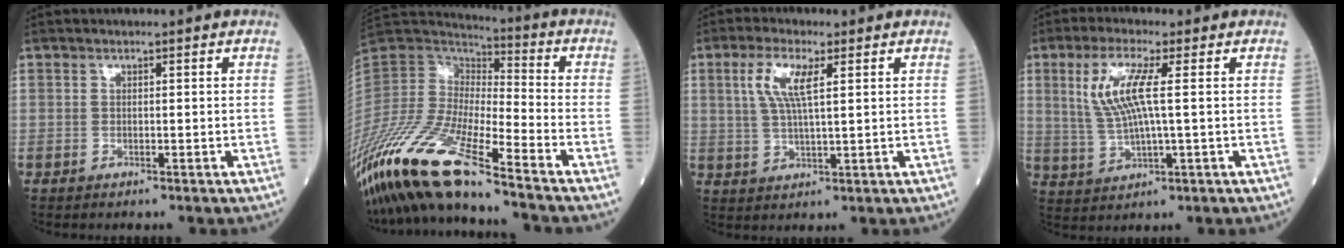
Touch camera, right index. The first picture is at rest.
{"total": 19.6, "force": [-14.6, 2.0, 12.9], "torque": [-0.295, -0.038, -0.284]}
{"total": 6.3, "force": [2.2, 1.2, 5.8], "torque": [-0.125, 0.006, 0.046]}
{"total": 7.8, "force": [1.9, 0.8, 7.5], "torque": [-0.172, 0.005, 0.039]}